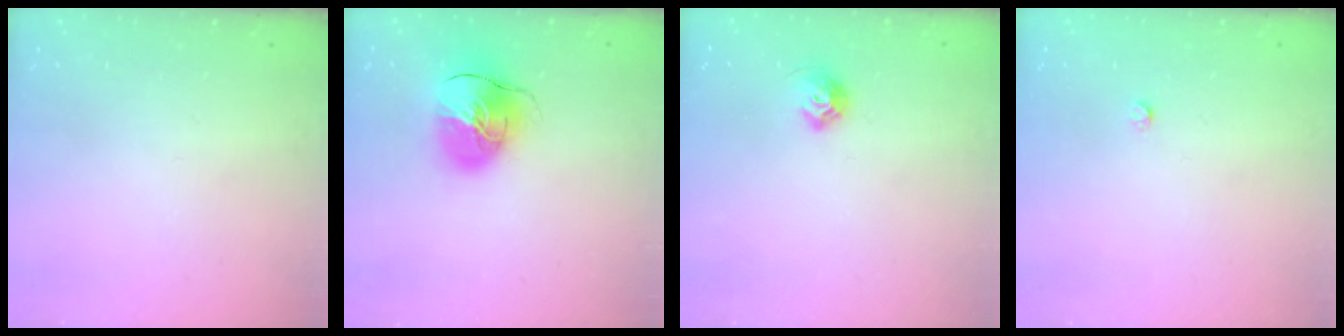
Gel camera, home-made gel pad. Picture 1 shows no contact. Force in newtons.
{"total": 13.3, "press": 13.2, "slide": 2.2}
{"total": 7.0, "press": 7.0, "slide": 0.8}
{"total": 2.4, "press": 2.4, "slide": 0.3}